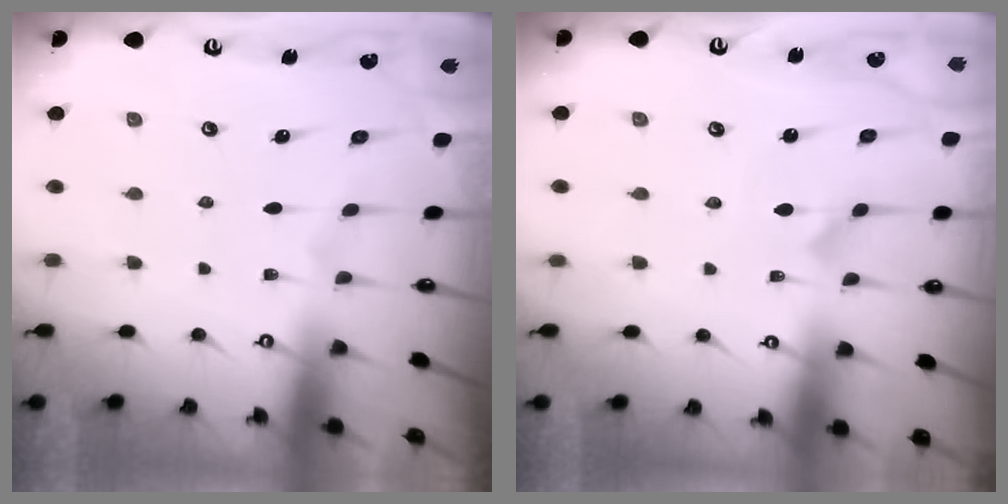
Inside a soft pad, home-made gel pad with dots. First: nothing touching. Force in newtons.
{"total": 1.7, "press": 1.7, "slide": 0.1}